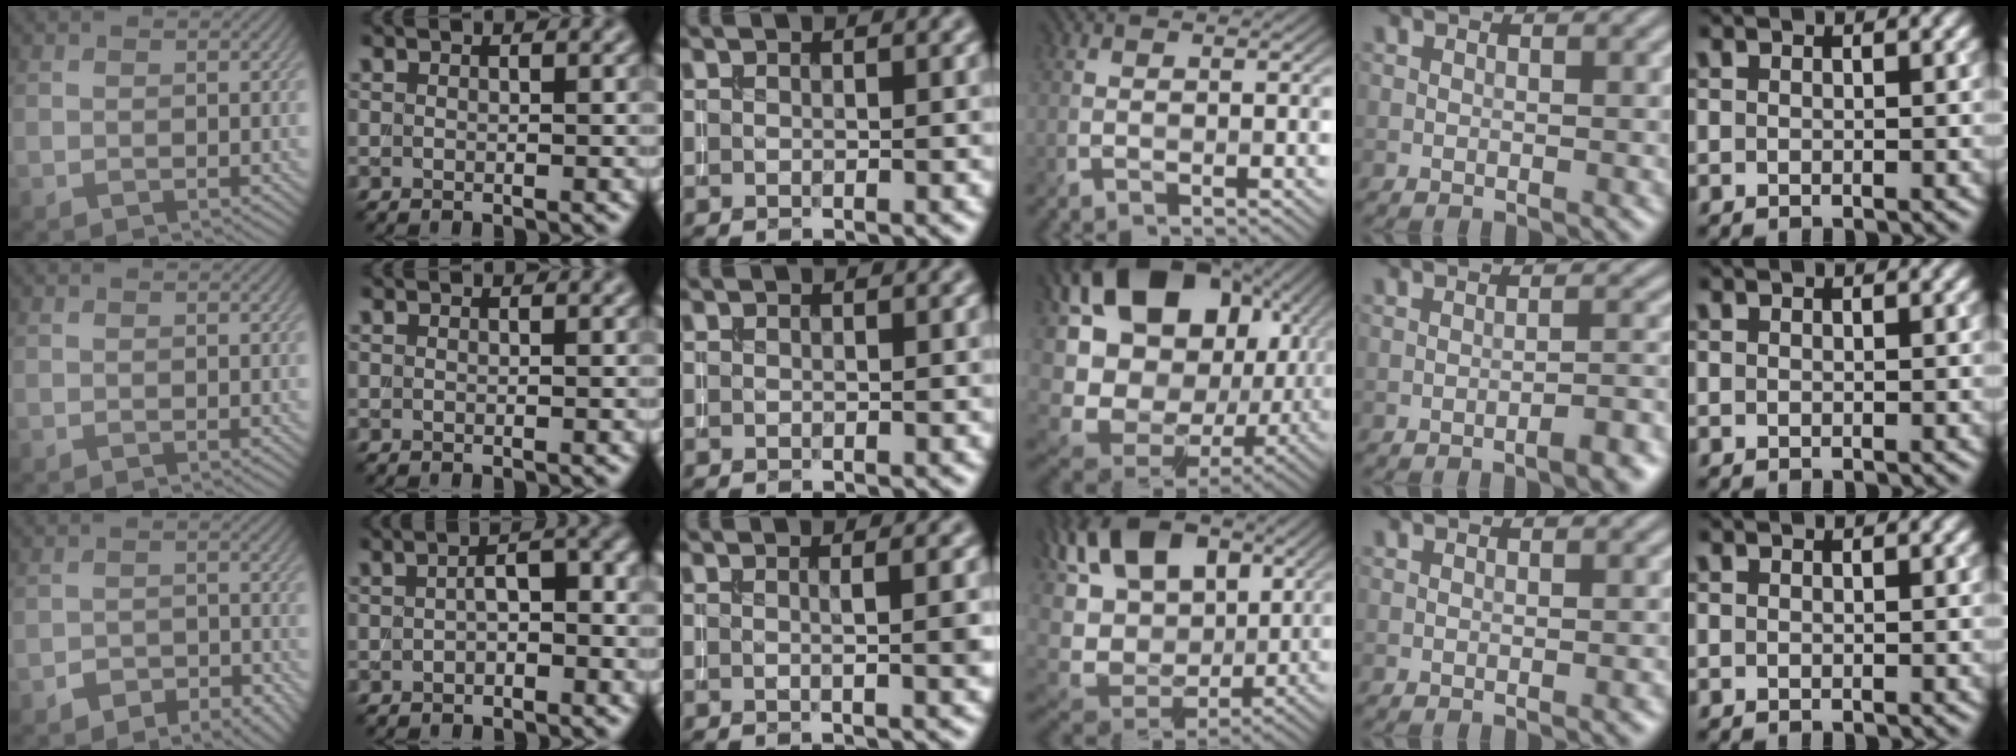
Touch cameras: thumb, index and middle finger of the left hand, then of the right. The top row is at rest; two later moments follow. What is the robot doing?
{"motion": "extract", "object": "backpack"}